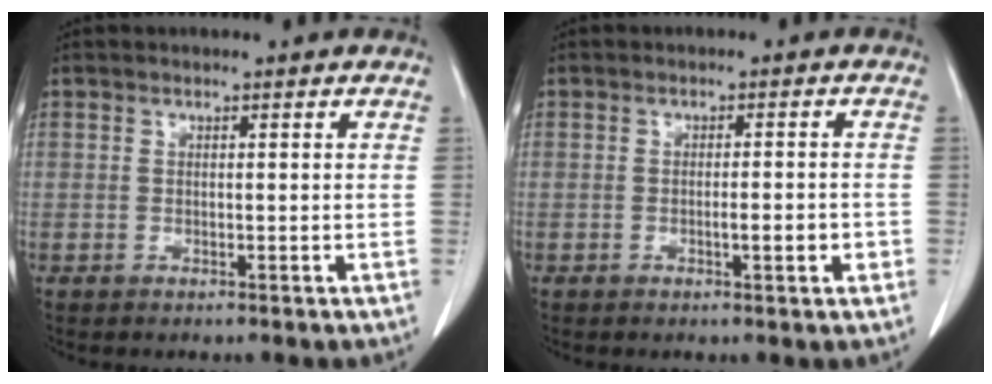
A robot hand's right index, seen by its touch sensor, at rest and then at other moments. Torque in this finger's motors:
{"motor_torque": [0.54, -0.44, 0.24, 0.05]}